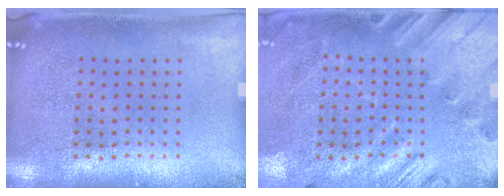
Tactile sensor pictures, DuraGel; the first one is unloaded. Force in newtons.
{"total": 2.7, "press": 1.9, "slide": 1.9}